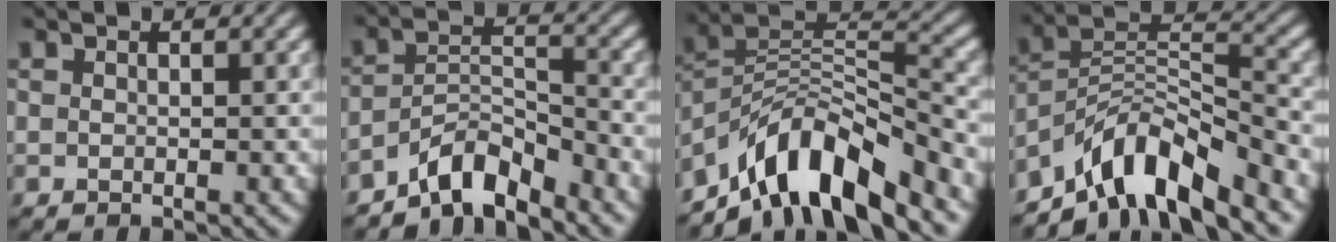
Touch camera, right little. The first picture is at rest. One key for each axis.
{"total": 6.9, "fx": -5.0, "fy": 3.2, "fz": 3.5, "tx": -0.044, "ty": -0.023, "tz": -0.077}
{"total": 11.6, "fx": -4.5, "fy": 7.2, "fz": 7.9, "tx": -0.120, "ty": -0.027, "tz": -0.065}
{"total": 10.6, "fx": -5.0, "fy": 6.6, "fz": 6.7, "tx": -0.104, "ty": -0.026, "tz": -0.076}